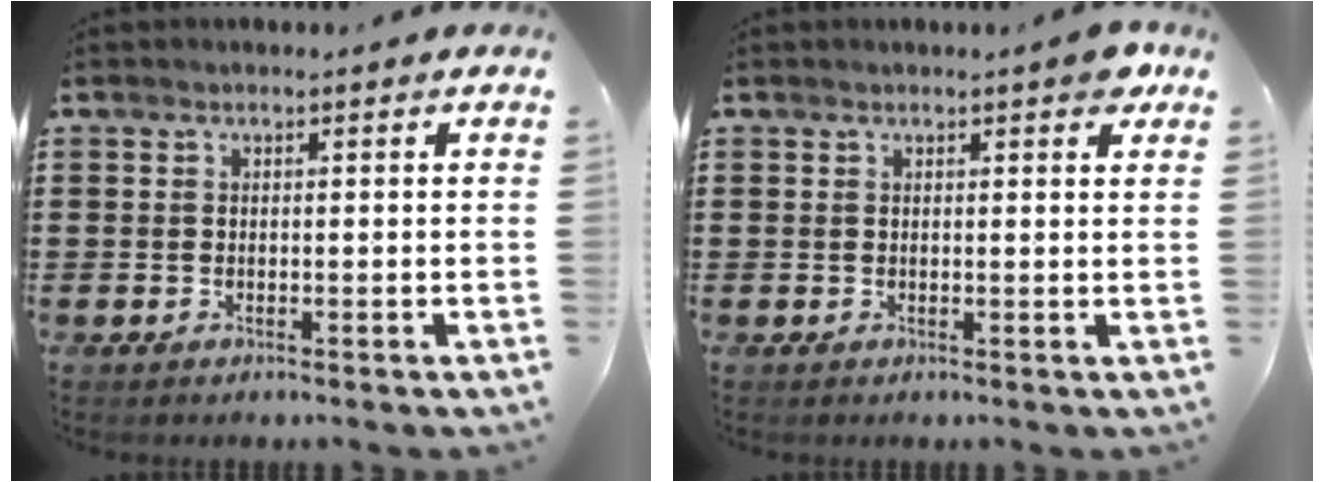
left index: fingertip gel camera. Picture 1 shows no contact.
{"total": 2.1, "force": [1.5, 0.3, 1.5], "torque": [-0.017, -0.003, 0.022]}